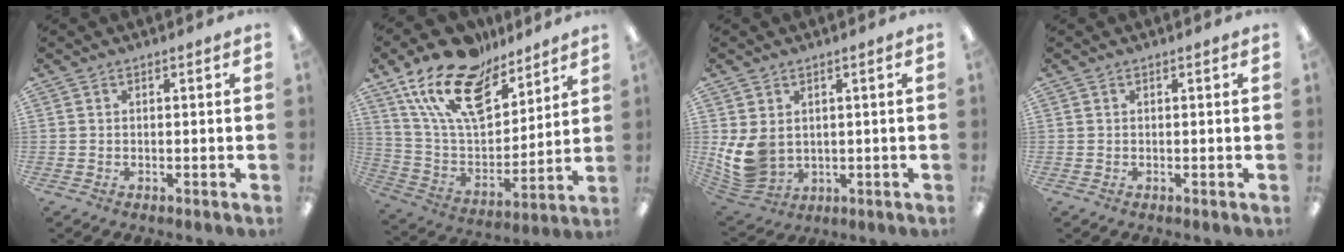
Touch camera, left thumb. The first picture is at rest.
{"total": 20.9, "force": [14.5, 10.0, 11.3], "torque": [-0.228, -0.087, 0.261]}
{"total": 8.9, "force": [1.2, 6.8, 5.6], "torque": [-0.133, -0.009, 0.027]}
{"total": 0.0}